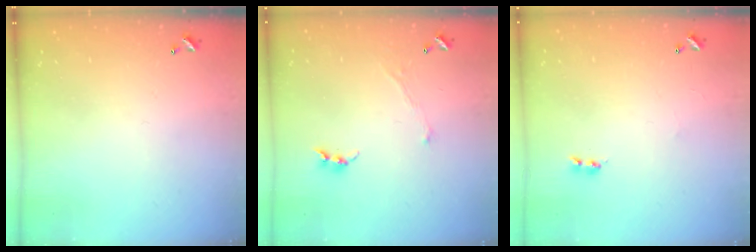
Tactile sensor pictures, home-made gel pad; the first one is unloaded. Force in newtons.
{"total": 0.8, "press": 0.7, "slide": 0.3}
{"total": 2.2, "press": 2.1, "slide": 0.6}